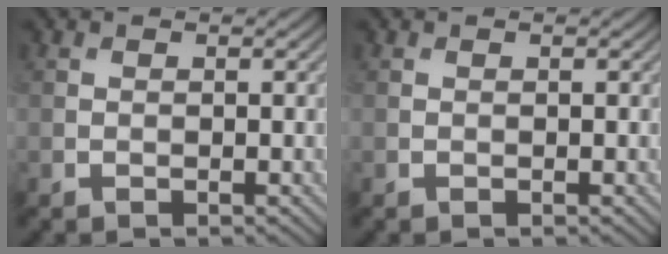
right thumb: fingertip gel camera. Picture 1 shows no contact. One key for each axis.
{"total": 0.0}